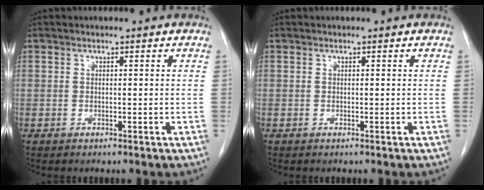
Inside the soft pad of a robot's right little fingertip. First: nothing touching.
{"total": 0.0}